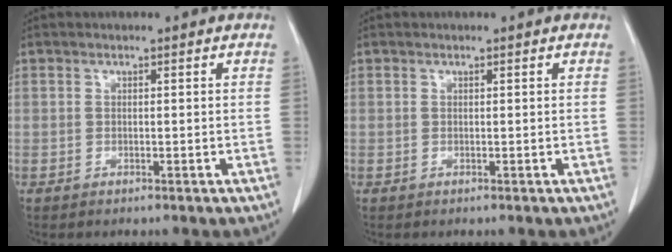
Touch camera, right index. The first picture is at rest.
{"total": 0.0}